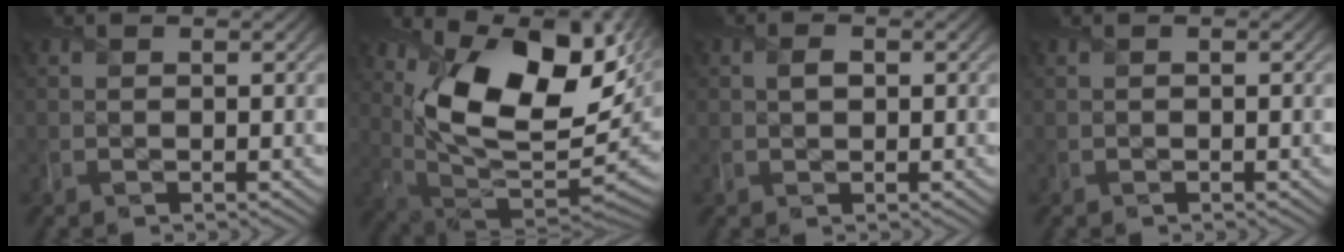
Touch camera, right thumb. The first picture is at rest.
{"total": 17.2, "force": [6.7, 8.4, 13.5], "torque": [-0.254, -0.001, 0.126]}
{"total": 1.2, "force": [0.1, 0.9, 0.9], "torque": [-0.019, -0.002, 0.001]}
{"total": 0.0}